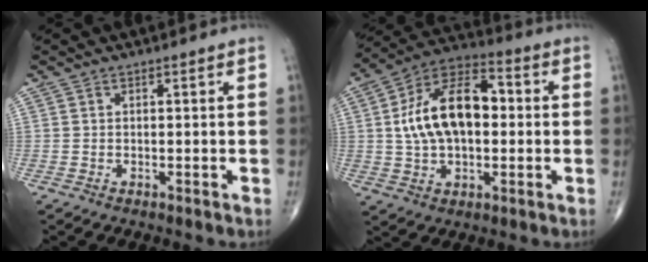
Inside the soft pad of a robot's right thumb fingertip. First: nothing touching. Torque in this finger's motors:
{"motor_torque": [0.33, 0.36, 0.92, -0.31, 0.37]}